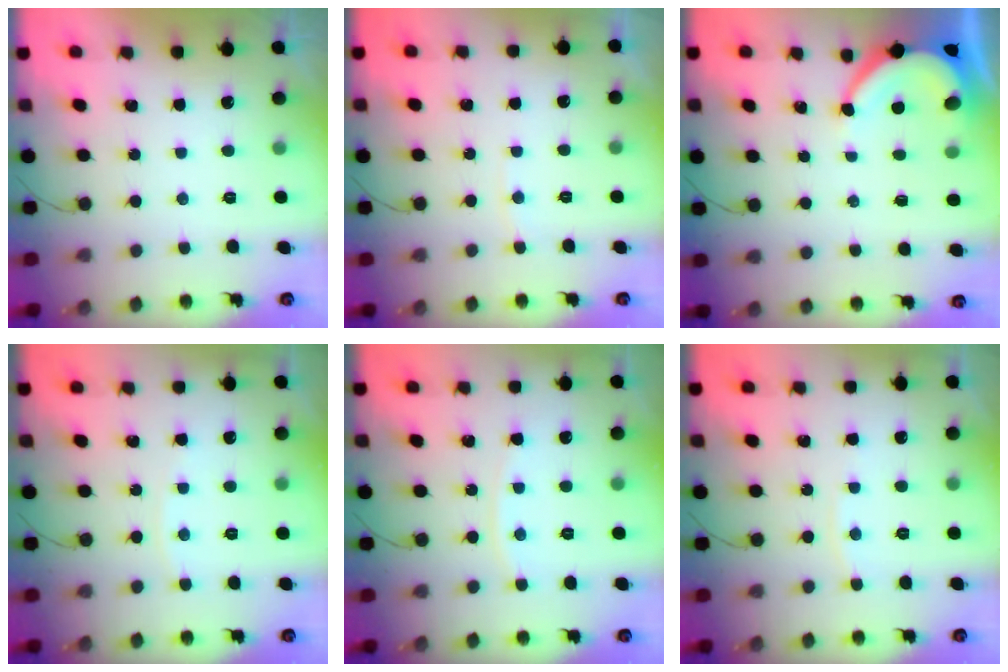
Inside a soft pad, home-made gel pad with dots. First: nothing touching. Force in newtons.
{"total": 2.9, "press": 2.9, "slide": 0.4}
{"total": 6.5, "press": 6.4, "slide": 0.9}
{"total": 2.9, "press": 2.8, "slide": 0.4}
{"total": 5.4, "press": 5.3, "slide": 0.7}
{"total": 2.7, "press": 2.7, "slide": 0.3}